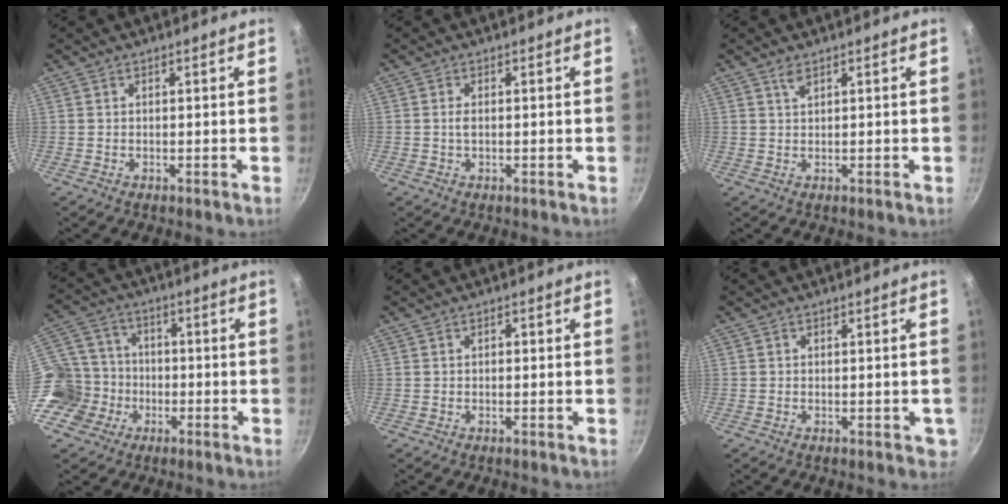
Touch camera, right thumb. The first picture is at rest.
{"total": 1.4, "force": [0.1, 0.8, 1.1], "torque": [-0.021, 0.002, 0.000]}
{"total": 1.5, "force": [0.9, 0.5, 1.0], "torque": [-0.019, -0.003, 0.018]}
{"total": 12.4, "force": [-4.3, 10.9, 4.0], "torque": [-0.055, 0.045, -0.086]}
{"total": 0.9, "force": [0.1, 0.6, 0.6], "torque": [-0.007, 0.006, 0.002]}
{"total": 2.1, "force": [-0.3, 1.5, 1.5], "torque": [-0.009, 0.001, -0.004]}